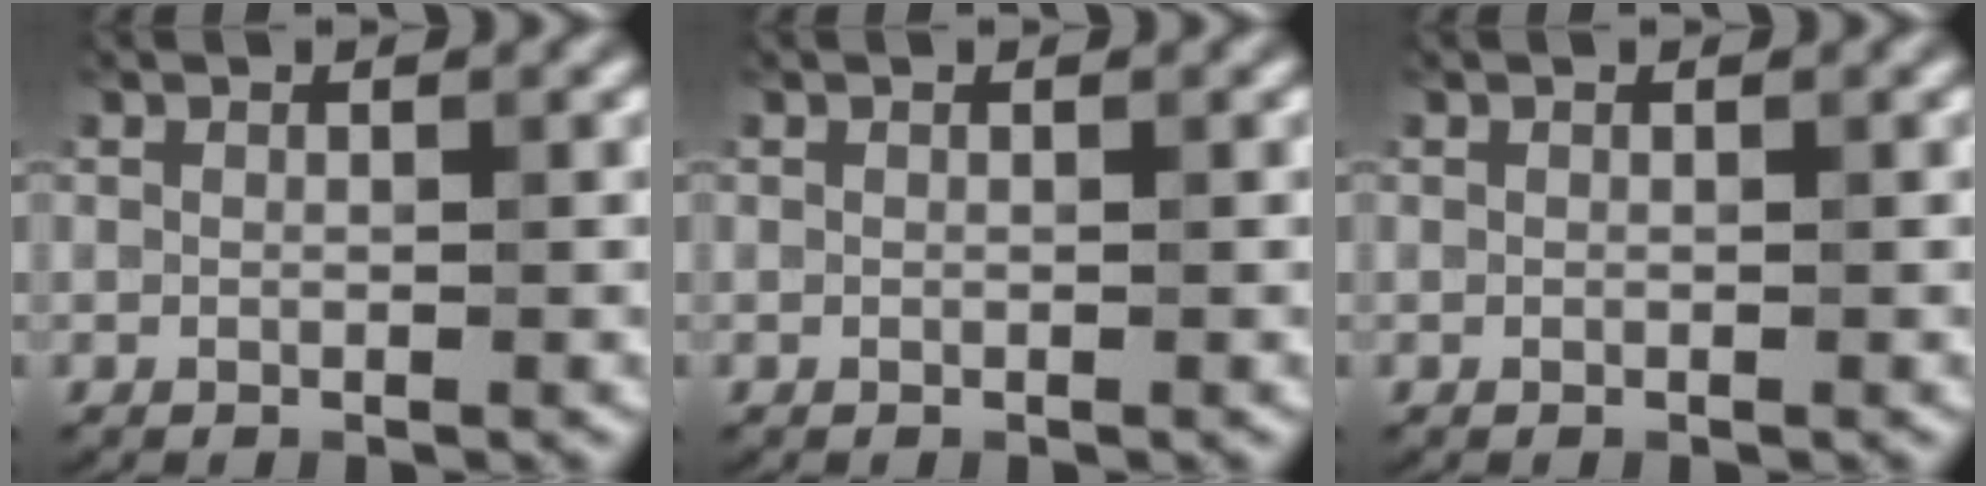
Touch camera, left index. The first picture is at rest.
{"total": 0.0}
{"total": 0.0}